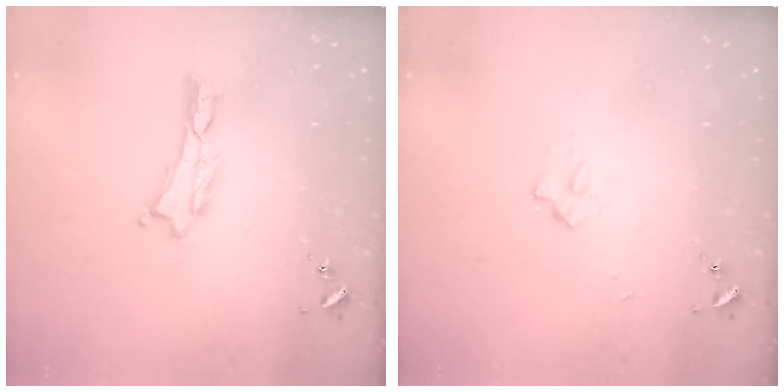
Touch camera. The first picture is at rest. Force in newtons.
{"total": 2.2, "press": 2.2, "slide": 0.3}